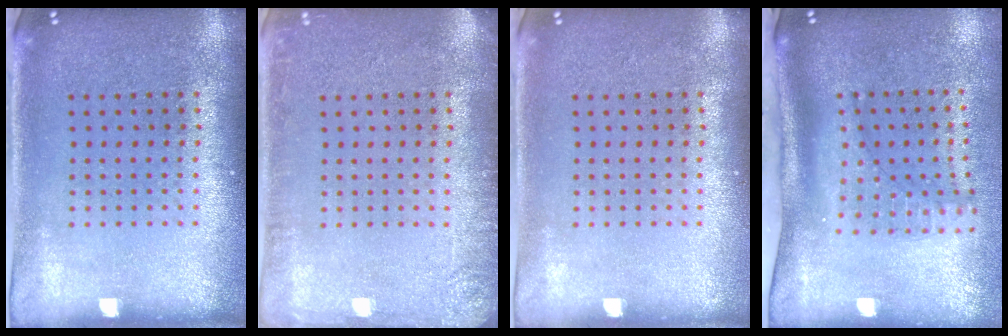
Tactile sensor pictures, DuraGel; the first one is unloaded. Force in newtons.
{"total": 2.0, "press": 2.0, "slide": 0.3}
{"total": 0.0}
{"total": 2.3, "press": 1.6, "slide": 1.6}